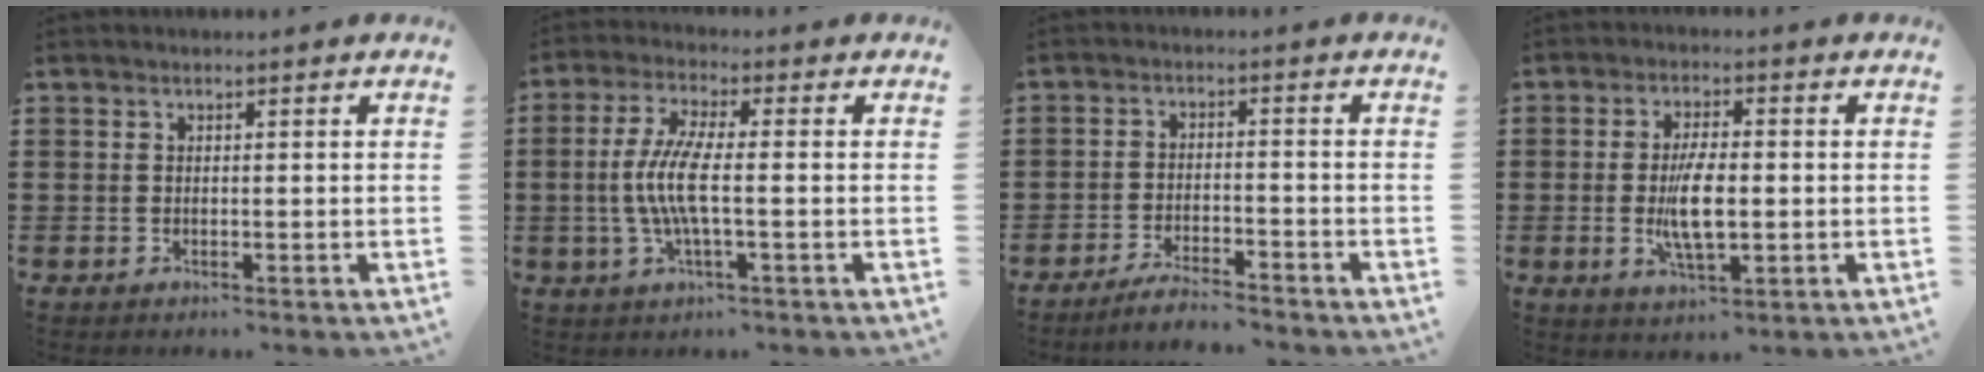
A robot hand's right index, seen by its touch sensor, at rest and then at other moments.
{"total": 7.2, "force": [-1.0, 1.4, 6.9], "torque": [-0.159, -0.014, -0.029]}
{"total": 3.9, "force": [-3.7, 0.0, 1.2], "torque": [-0.030, -0.001, -0.077]}
{"total": 7.3, "force": [-0.9, 2.7, 6.7], "torque": [-0.144, -0.007, -0.022]}